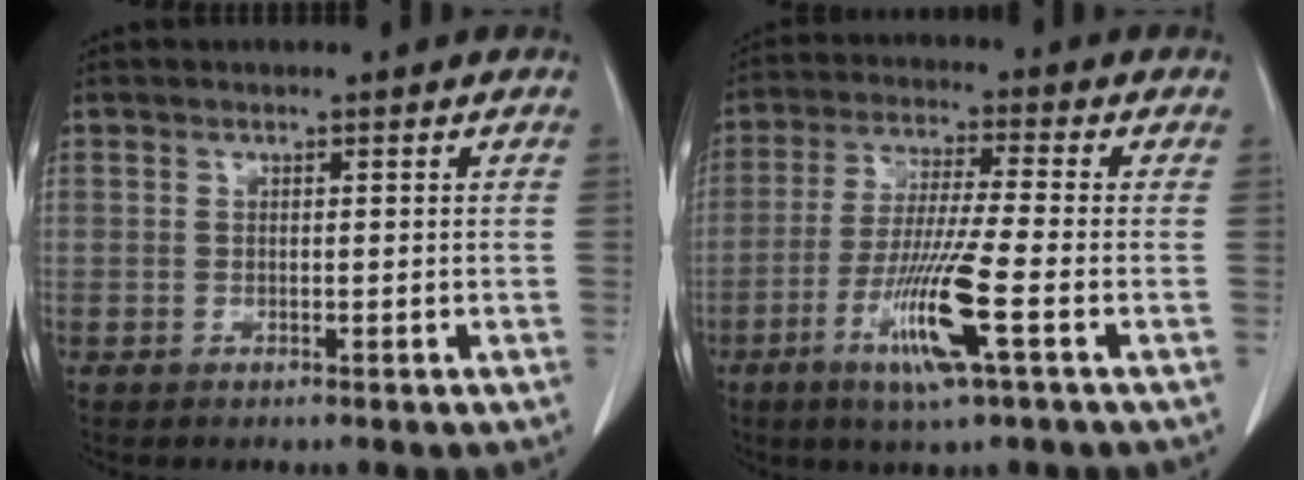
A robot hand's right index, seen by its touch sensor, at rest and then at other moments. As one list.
[{"total": 11.1, "force": [-4.3, -0.3, 10.2], "torque": [-0.204, -0.022, -0.083]}]